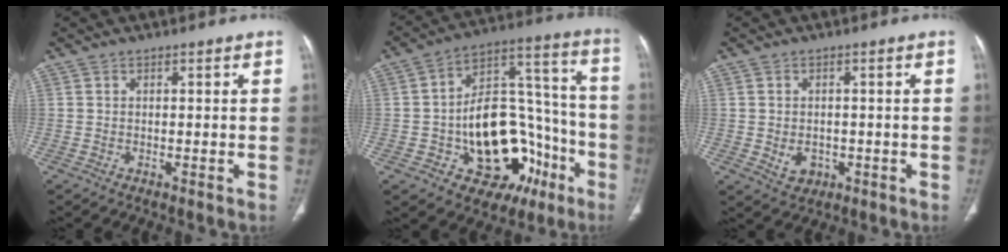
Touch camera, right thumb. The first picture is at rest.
{"total": 25.4, "force": [-8.6, 15.7, 18.0], "torque": [-0.222, 0.075, -0.107]}
{"total": 4.0, "force": [-0.9, 3.2, 2.2], "torque": [-0.025, 0.003, -0.002]}